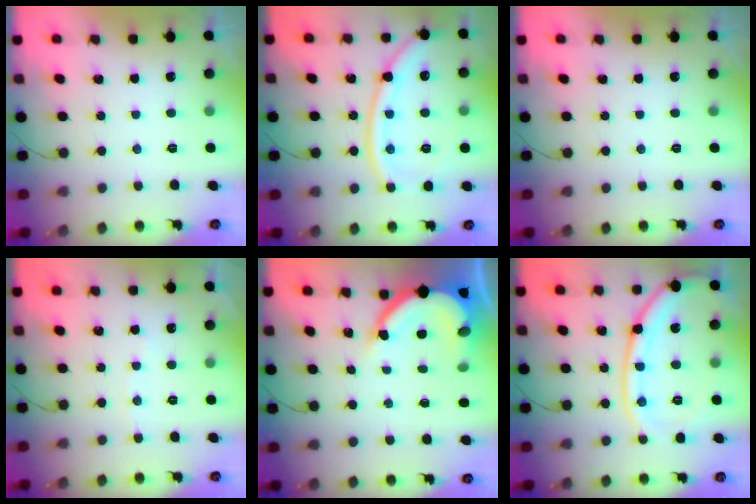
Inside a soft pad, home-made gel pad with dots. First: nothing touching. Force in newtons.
{"total": 14.7, "press": 14.6, "slide": 1.6}
{"total": 0.0}
{"total": 2.0, "press": 2.0, "slide": 0.3}
{"total": 12.1, "press": 12.0, "slide": 1.3}
{"total": 16.5, "press": 16.4, "slide": 1.6}